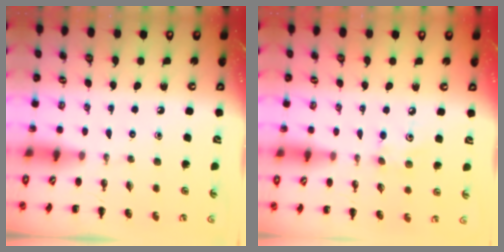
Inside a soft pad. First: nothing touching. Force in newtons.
{"total": 4.2, "press": 4.1, "slide": 0.9}